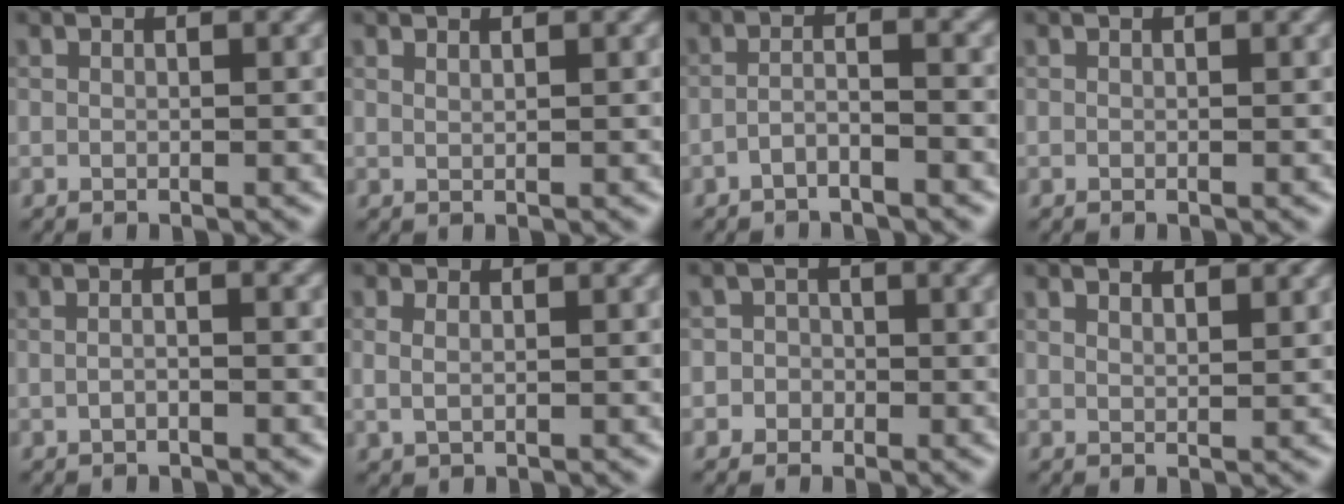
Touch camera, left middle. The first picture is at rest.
{"total": 0.6, "force": [0.5, 0.1, 0.2], "torque": [-0.003, 0.000, 0.010]}
{"total": 2.2, "force": [-1.5, 0.4, 1.6], "torque": [-0.031, 0.009, -0.034]}
{"total": 0.0}
{"total": 2.1, "force": [-0.1, 0.9, 1.9], "torque": [-0.013, 0.001, -0.021]}
{"total": 1.3, "force": [0.2, 0.9, 0.9], "torque": [-0.019, -0.001, 0.008]}
{"total": 2.4, "force": [-0.6, 2.3, 0.2], "torque": [0.028, 0.011, -0.033]}
{"total": 1.9, "force": [1.7, 0.4, 0.8], "torque": [-0.010, 0.005, 0.022]}